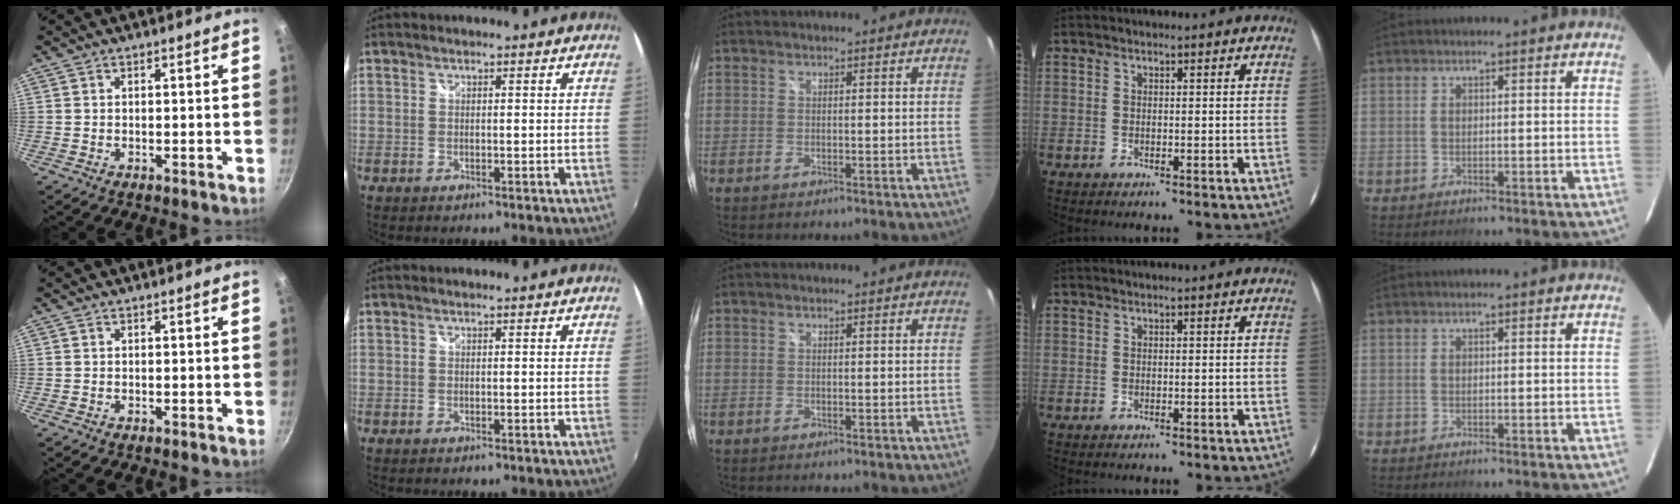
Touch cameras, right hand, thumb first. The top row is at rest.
{}